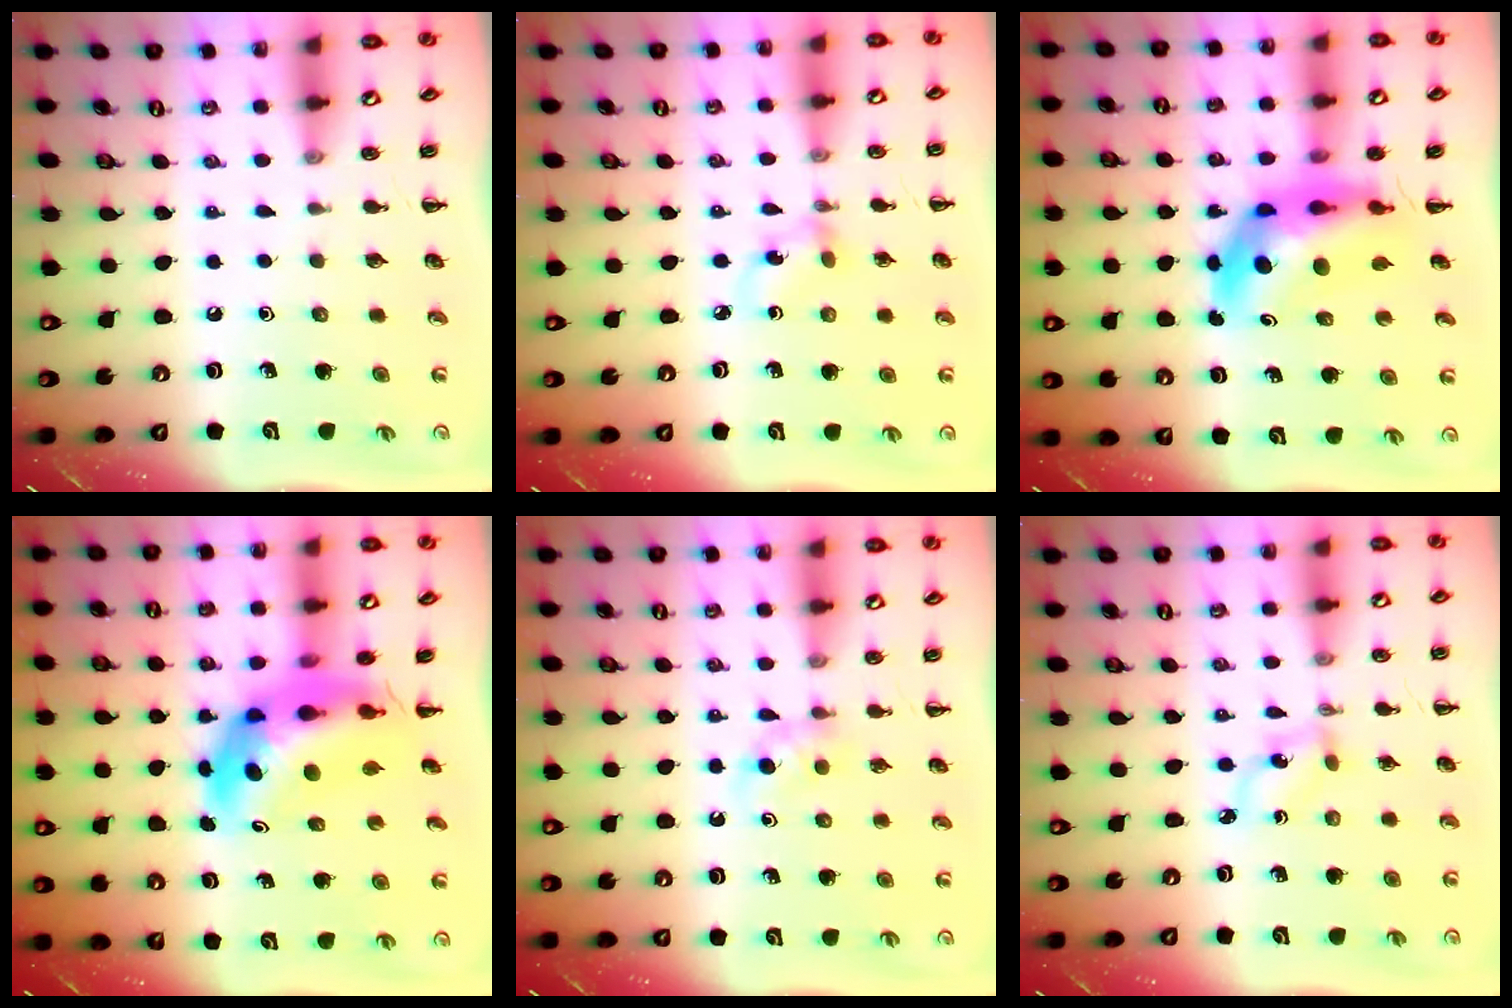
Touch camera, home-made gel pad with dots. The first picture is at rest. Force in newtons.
{"total": 2.9, "press": 2.9, "slide": 0.7}
{"total": 11.6, "press": 11.1, "slide": 3.3}
{"total": 8.3, "press": 7.9, "slide": 2.6}
{"total": 3.8, "press": 3.4, "slide": 1.5}
{"total": 1.8, "press": 1.7, "slide": 0.5}